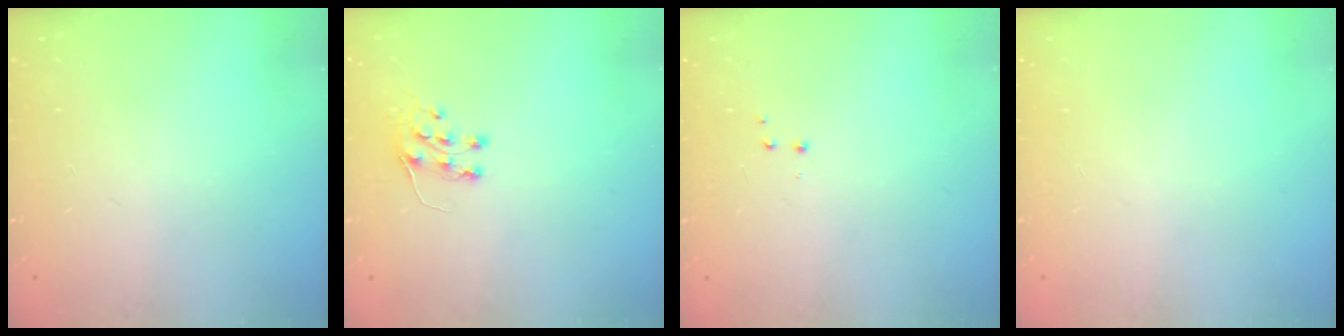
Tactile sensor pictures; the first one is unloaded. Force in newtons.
{"total": 6.5, "press": 6.4, "slide": 0.6}
{"total": 2.9, "press": 2.8, "slide": 0.7}
{"total": 0.0}